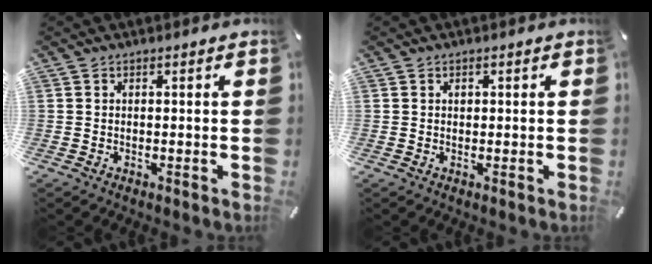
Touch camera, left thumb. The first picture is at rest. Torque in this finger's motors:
{"motor_torque": [0.00, 0.17, -0.08, 0.00, 0.04]}